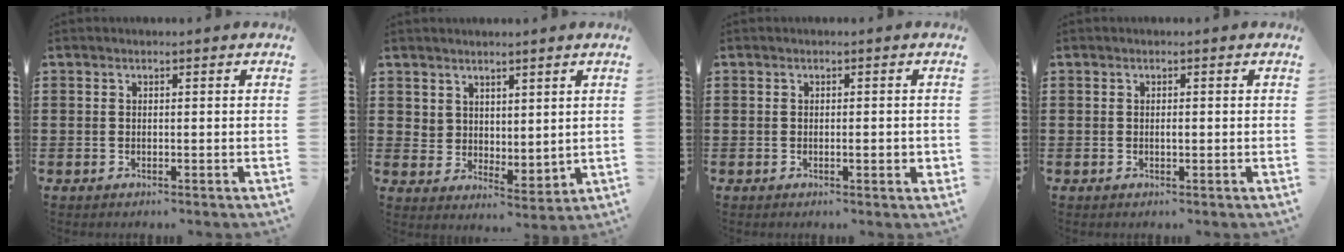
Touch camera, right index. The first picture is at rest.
{"total": 4.3, "force": [3.9, 1.7, 0.0], "torque": [-0.016, -0.013, 0.078]}
{"total": 2.2, "force": [-0.4, 0.5, 2.1], "torque": [-0.034, -0.002, -0.006]}
{"total": 0.8, "force": [-0.1, 0.3, 0.8], "torque": [-0.017, -0.002, -0.002]}